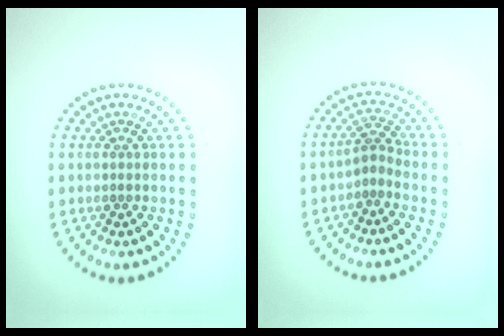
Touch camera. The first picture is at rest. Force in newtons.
{"total": 1.9, "press": 1.3, "slide": 1.4}